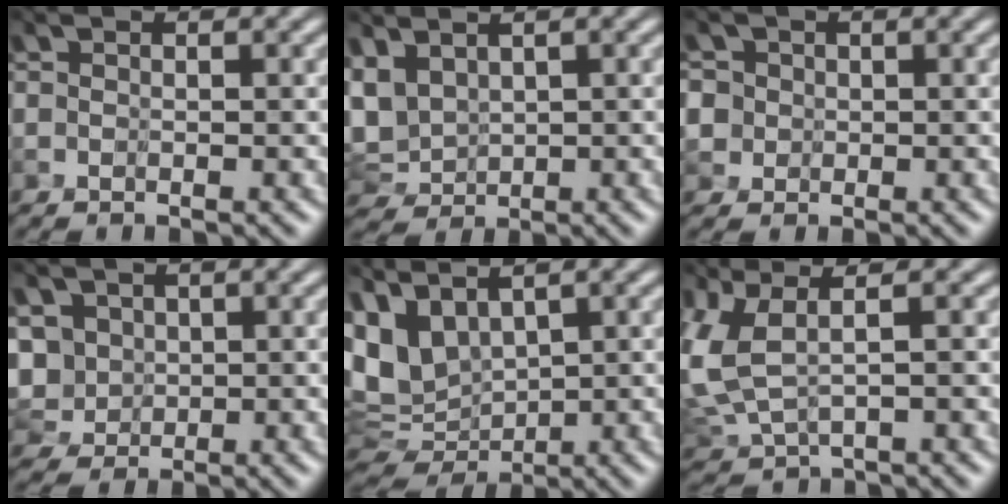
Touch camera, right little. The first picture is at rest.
{"total": 5.3, "force": [1.1, 3.4, 3.9], "torque": [-0.105, -0.009, 0.034]}
{"total": 4.2, "force": [0.2, 4.0, 1.0], "torque": [-0.025, 0.022, -0.030]}
{"total": 5.5, "force": [0.2, 4.6, 3.1], "torque": [-0.074, 0.005, -0.006]}
{"total": 6.3, "force": [1.9, 3.7, 4.7], "torque": [-0.114, -0.009, 0.050]}
{"total": 3.8, "force": [0.4, 1.1, 3.6], "torque": [-0.123, -0.003, 0.014]}